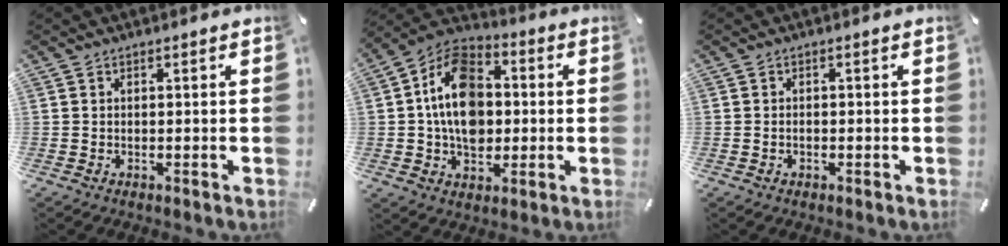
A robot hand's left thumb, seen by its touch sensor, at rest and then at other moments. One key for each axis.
{"total": 15.6, "fx": -0.3, "fy": 11.6, "fz": 10.5, "tx": -0.199, "ty": 0.012, "tz": -0.008}
{"total": 1.1, "fx": -0.4, "fy": 0.6, "fz": 0.8, "tx": -0.017, "ty": 0.002, "tz": -0.008}